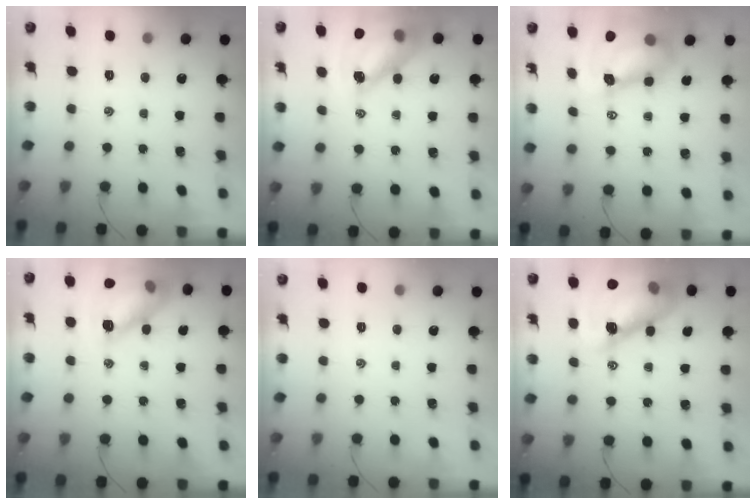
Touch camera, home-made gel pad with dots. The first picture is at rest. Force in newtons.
{"total": 14.2, "press": 13.6, "slide": 3.9}
{"total": 11.9, "press": 11.4, "slide": 3.4}
{"total": 13.9, "press": 13.9, "slide": 0.9}
{"total": 0.0}
{"total": 19.3, "press": 18.5, "slide": 5.4}